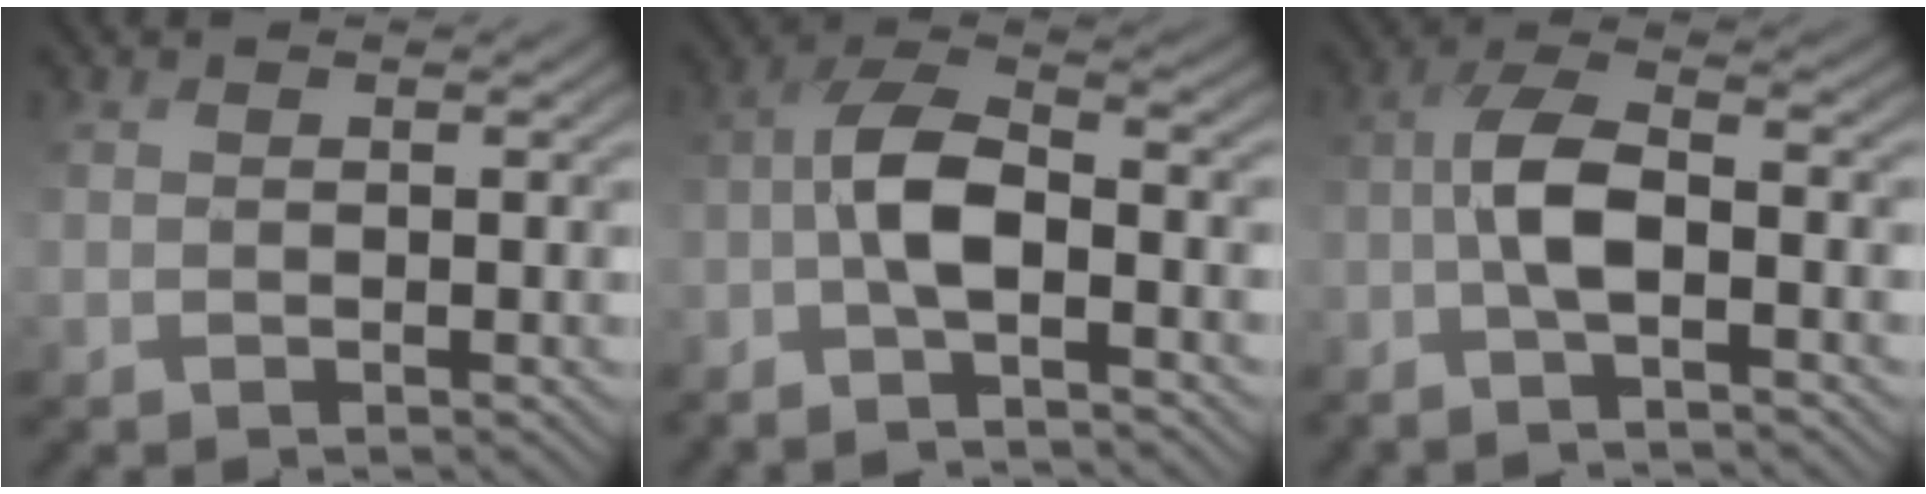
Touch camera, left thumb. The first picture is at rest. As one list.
[{"total": 6.8, "force": [-2.9, 2.3, 5.7], "torque": [-0.111, 0.009, -0.073]}, {"total": 6.3, "force": [-2.2, 1.8, 5.7], "torque": [-0.111, 0.010, -0.055]}]